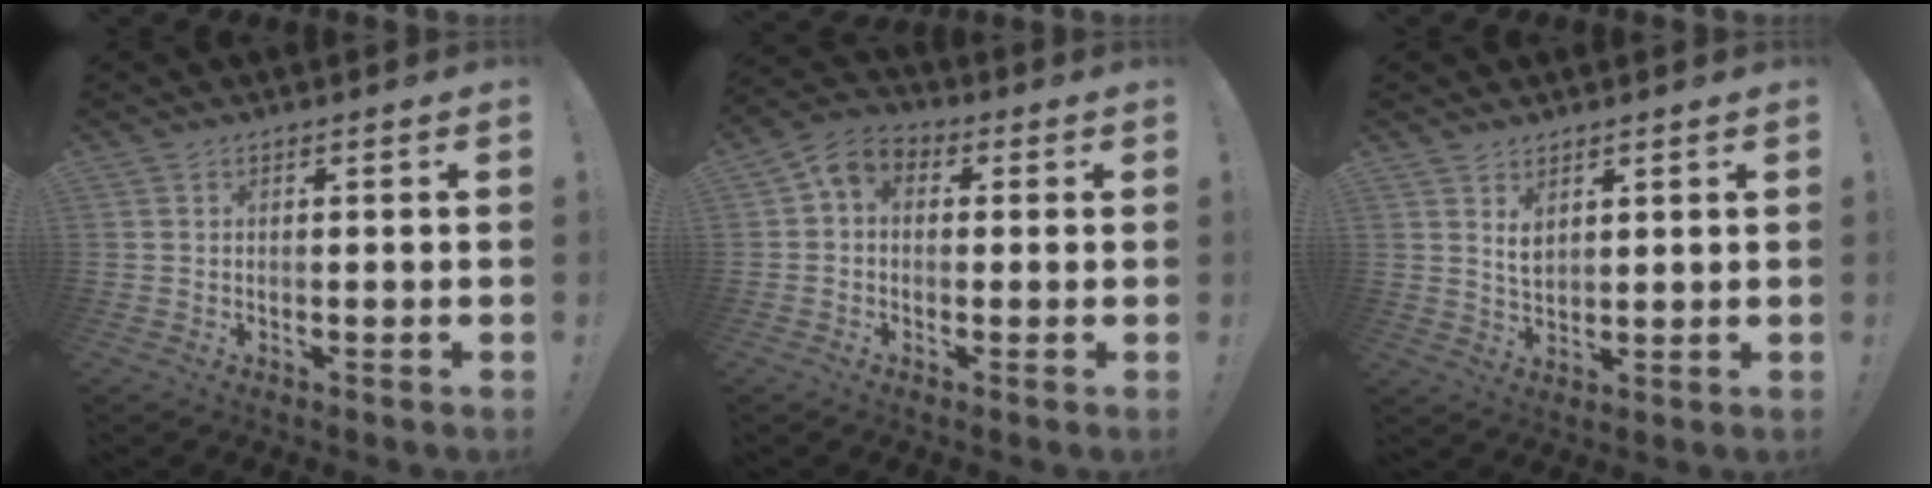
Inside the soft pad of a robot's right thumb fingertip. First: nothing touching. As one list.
[{"total": 5.6, "force": [0.3, 4.3, 3.6], "torque": [-0.061, 0.011, 0.010]}, {"total": 4.3, "force": [2.6, 2.6, 2.2], "torque": [-0.029, -0.015, 0.046]}]